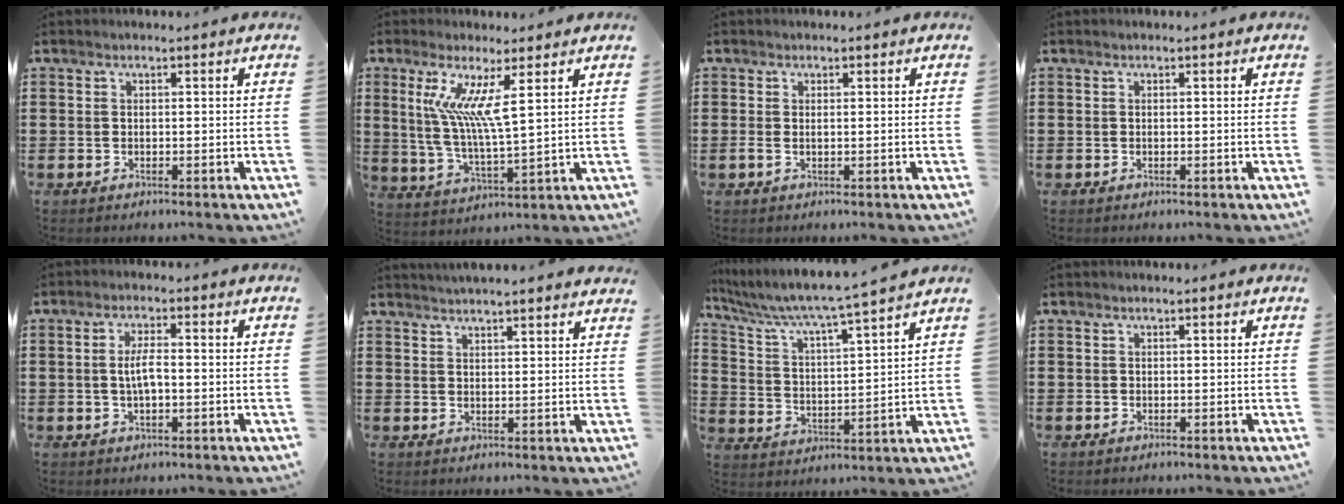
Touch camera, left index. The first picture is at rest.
{"total": 8.7, "force": [4.6, 0.5, 7.4], "torque": [-0.158, -0.016, 0.079]}
{"total": 0.6, "force": [0.0, 0.2, 0.6], "torque": [-0.015, -0.003, 0.000]}
{"total": 0.0}
{"total": 3.7, "force": [-0.2, 1.1, 3.5], "torque": [-0.071, -0.001, -0.006]}
{"total": 2.6, "force": [2.6, -0.4, 0.1], "torque": [-0.008, -0.006, 0.049]}
{"total": 5.2, "force": [4.6, -0.5, 2.4], "torque": [-0.071, -0.039, 0.069]}
{"total": 0.0}